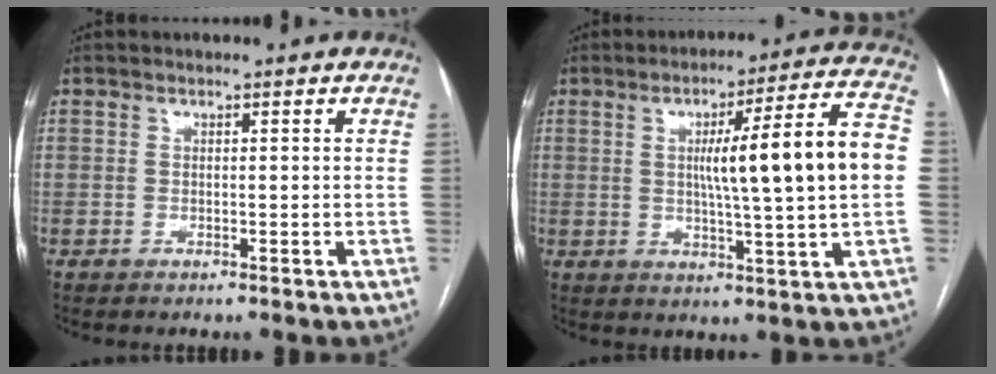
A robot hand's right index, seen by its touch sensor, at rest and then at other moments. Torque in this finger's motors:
{"motor_torque": [1.34, 0.80, 0.36, 0.12]}